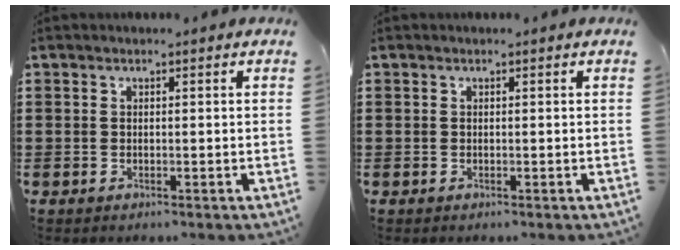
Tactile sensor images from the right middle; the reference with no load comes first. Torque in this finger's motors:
{"motor_torque": [-1.73, 0.41, 0.00, -0.01]}